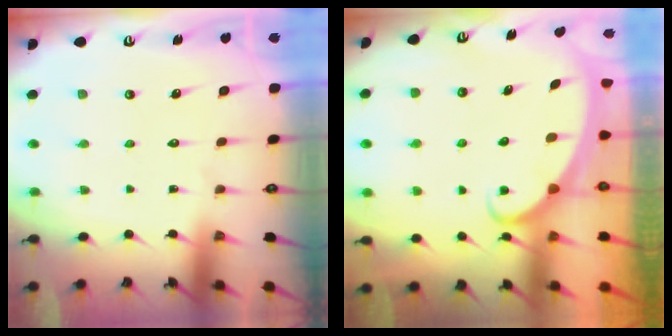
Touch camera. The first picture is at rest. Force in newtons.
{"total": 2.2, "press": 2.2, "slide": 0.3}